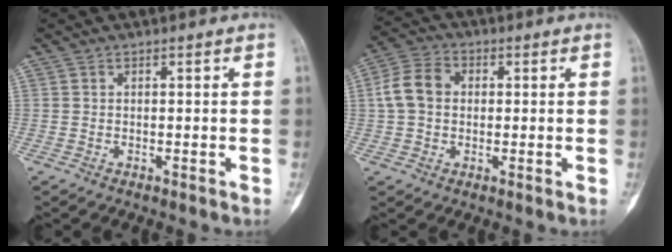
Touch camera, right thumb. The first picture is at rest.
{"total": 7.4, "force": [0.6, 5.8, 4.7], "torque": [-0.084, 0.020, 0.004]}